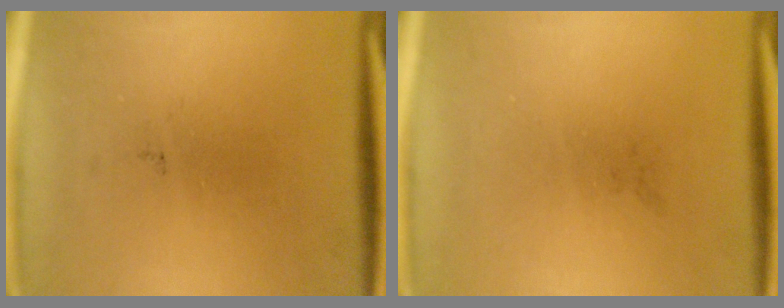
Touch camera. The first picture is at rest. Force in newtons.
{"total": 0.0}